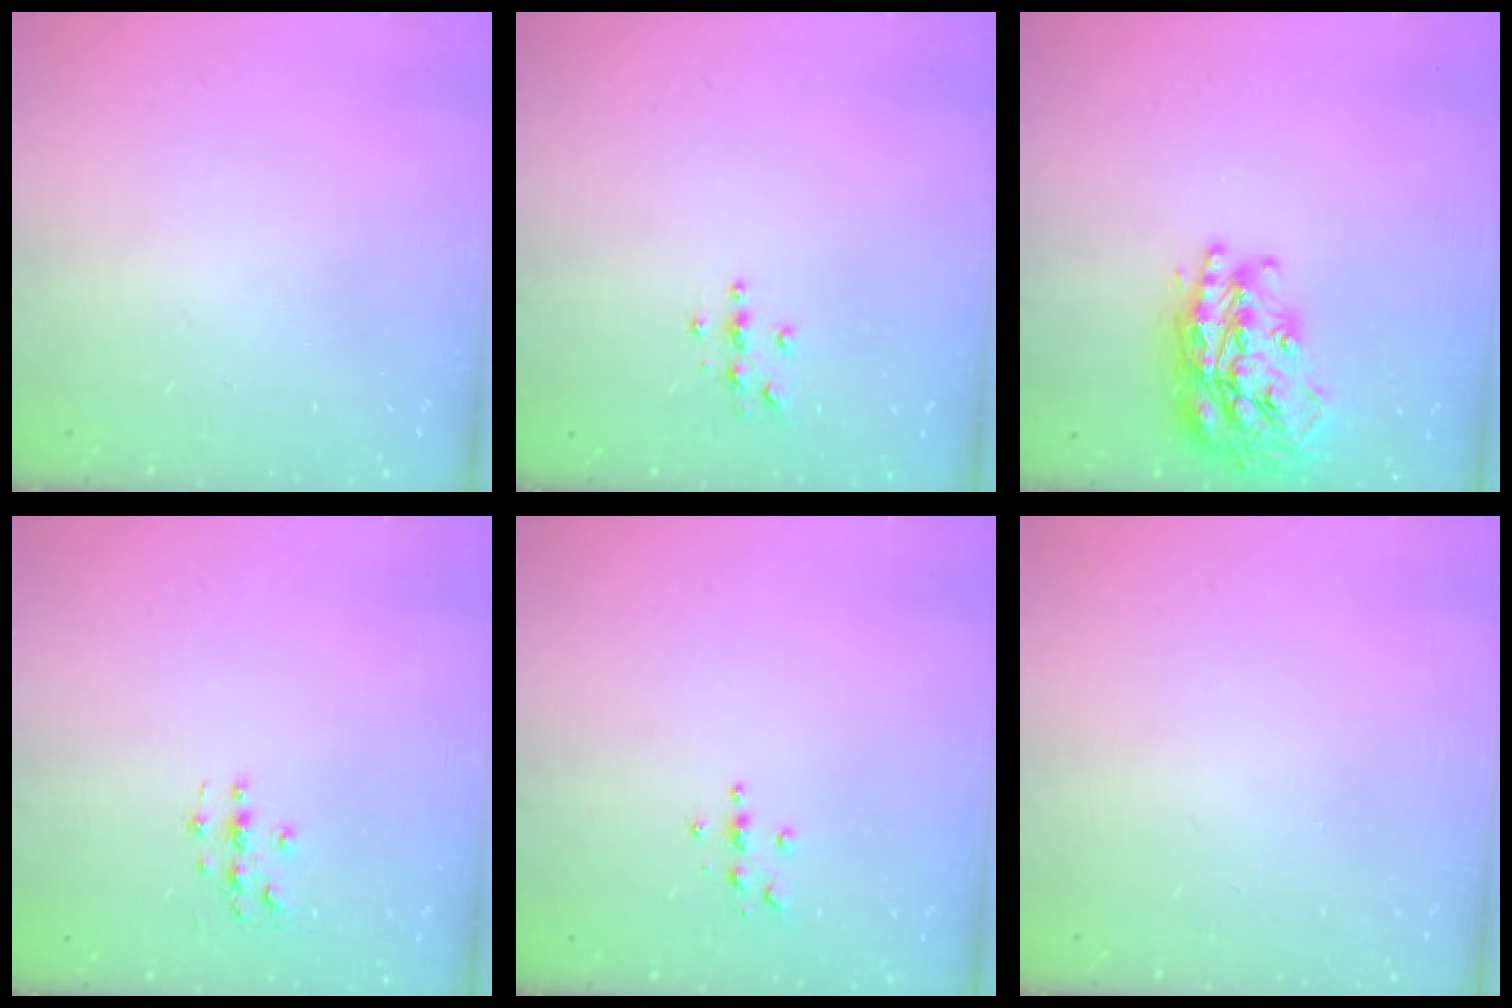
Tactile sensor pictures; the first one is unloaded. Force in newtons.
{"total": 3.8, "press": 3.8, "slide": 0.5}
{"total": 25.6, "press": 25.5, "slide": 2.2}
{"total": 2.8, "press": 2.8, "slide": 0.3}
{"total": 3.9, "press": 3.9, "slide": 0.5}
{"total": 0.0}